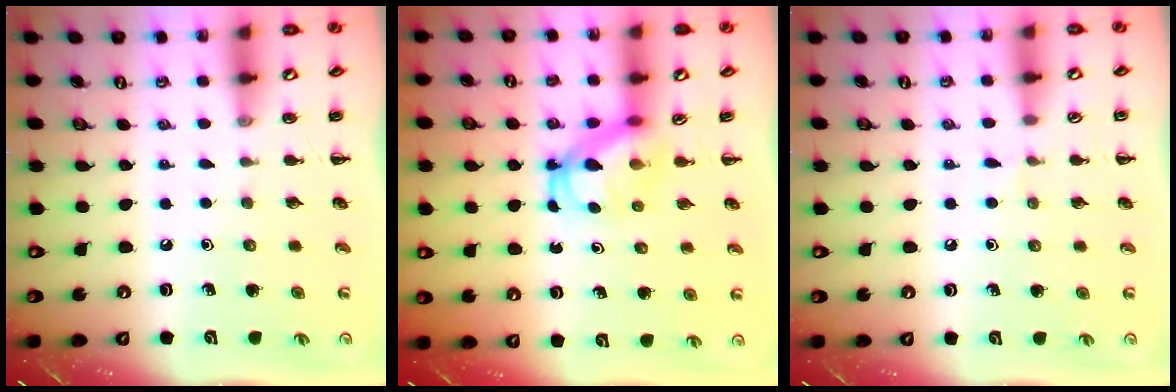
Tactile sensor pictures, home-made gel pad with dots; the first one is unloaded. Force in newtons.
{"total": 5.4, "press": 5.3, "slide": 1.0}
{"total": 3.8, "press": 3.5, "slide": 1.5}